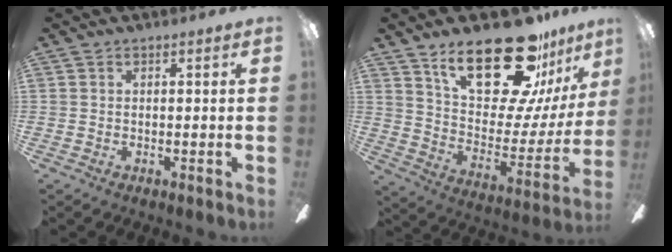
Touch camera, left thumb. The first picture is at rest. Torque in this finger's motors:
{"motor_torque": [1.18, 0.58, 1.43, -1.34, 0.26]}